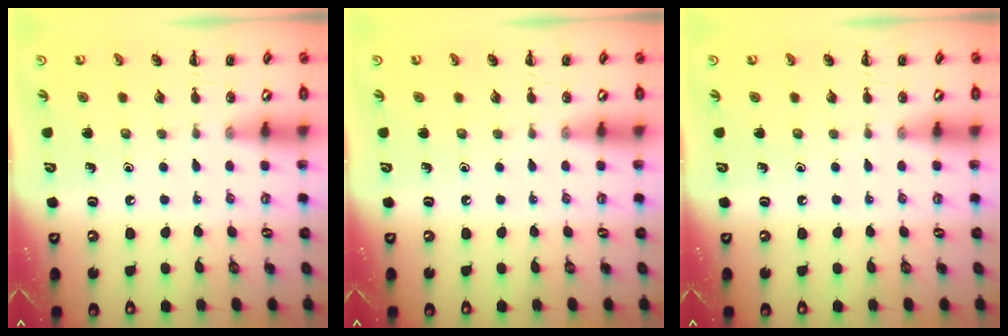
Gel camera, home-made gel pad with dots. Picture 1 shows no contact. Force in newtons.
{"total": 0.0}
{"total": 0.0}